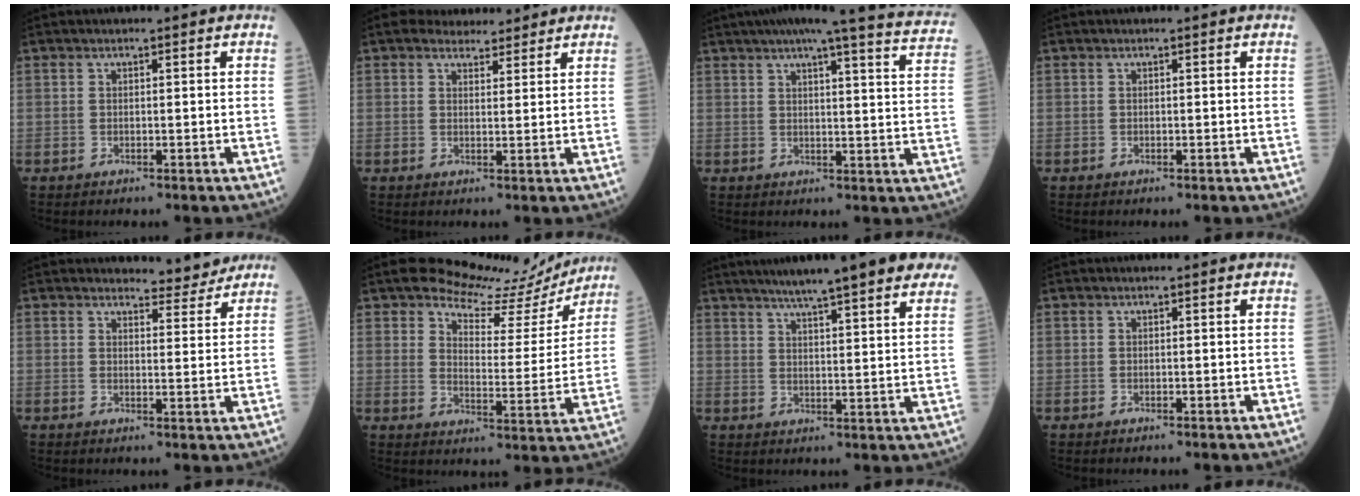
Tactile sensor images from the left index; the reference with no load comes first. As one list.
[{"total": 4.7, "force": [4.2, 1.9, 0.8], "torque": [-0.005, 0.011, 0.057]}, {"total": 21.7, "force": [19.4, 1.1, 9.8], "torque": [-0.126, -0.038, 0.215]}, {"total": 0.0}, {"total": 4.4, "force": [4.4, 0.4, -0.2], "torque": [0.000, -0.010, 0.048]}, {"total": 12.8, "force": [12.3, 3.4, 1.6], "torque": [-0.017, -0.021, 0.150]}, {"total": 19.2, "force": [15.3, 1.5, 11.4], "torque": [-0.161, 0.022, 0.190]}, {"total": 0.0}]